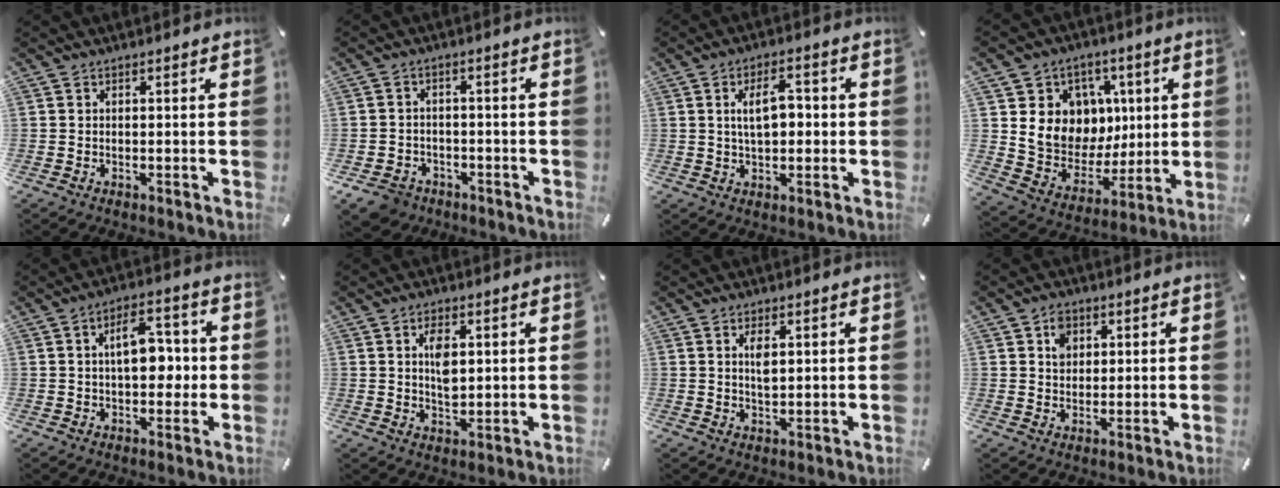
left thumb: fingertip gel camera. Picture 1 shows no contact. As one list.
[{"total": 5.2, "force": [-3.4, 3.8, 1.3], "torque": [-0.037, 0.015, -0.066]}, {"total": 7.2, "force": [0.7, 3.9, 5.9], "torque": [-0.099, 0.009, 0.007]}, {"total": 12.6, "force": [2.7, 12.0, 3.0], "torque": [-0.036, -0.030, 0.062]}, {"total": 9.6, "force": [0.6, 5.6, 7.7], "torque": [-0.102, 0.005, 0.005]}, {"total": 5.4, "force": [1.3, 3.1, 4.3], "torque": [-0.076, -0.006, 0.014]}, {"total": 3.4, "force": [1.1, 1.5, 2.9], "torque": [-0.062, -0.002, 0.014]}, {"total": 4.5, "force": [1.7, 3.8, 1.7], "torque": [-0.019, 0.000, 0.025]}]